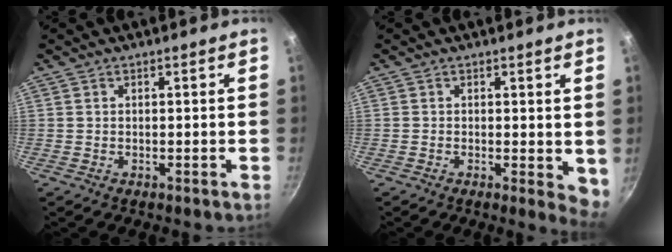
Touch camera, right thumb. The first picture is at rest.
{"total": 4.0, "force": [0.2, 1.8, 3.5], "torque": [-0.042, -0.010, 0.001]}